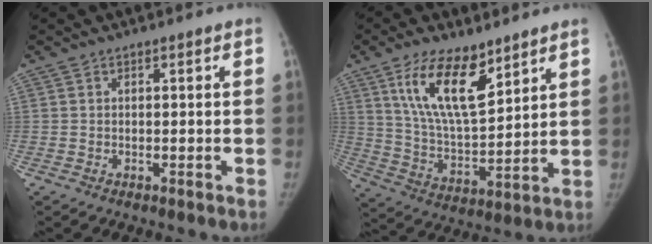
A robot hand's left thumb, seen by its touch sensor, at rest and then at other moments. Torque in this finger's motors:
{"motor_torque": [0.55, 0.31, 1.84, -0.93, 0.54]}